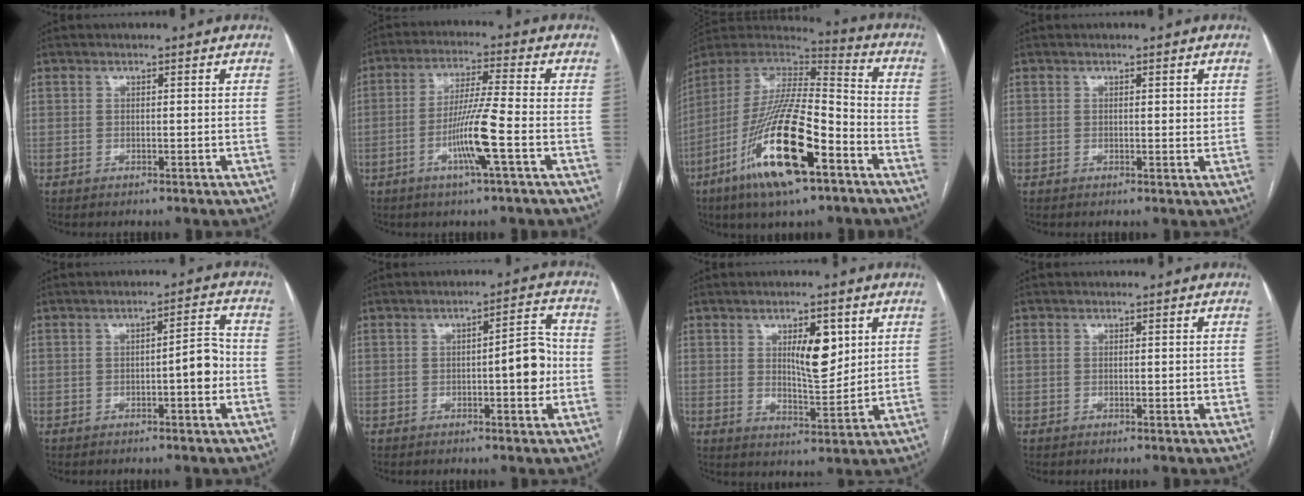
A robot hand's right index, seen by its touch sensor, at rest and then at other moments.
{"total": 9.0, "force": [-3.2, -0.9, 8.4], "torque": [-0.163, -0.006, -0.064]}
{"total": 22.7, "force": [-10.7, 4.7, 19.4], "torque": [-0.390, -0.036, -0.190]}
{"total": 1.3, "force": [0.5, 0.5, 1.1], "torque": [-0.014, -0.002, 0.005]}
{"total": 4.6, "force": [-1.1, 0.9, 4.4], "torque": [-0.058, 0.014, -0.015]}
{"total": 6.5, "force": [-0.9, 1.6, 6.2], "torque": [-0.080, 0.015, -0.012]}
{"total": 7.4, "force": [2.6, 2.5, 6.5], "torque": [-0.103, -0.004, 0.047]}
{"total": 2.0, "force": [-0.1, 1.0, 1.7], "torque": [-0.027, 0.001, 0.000]}